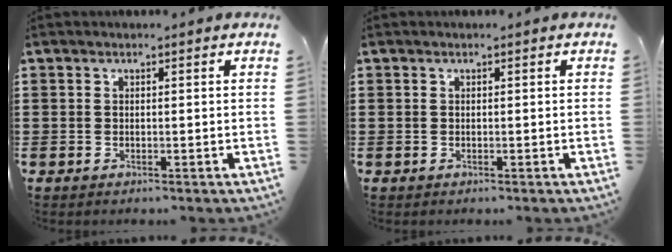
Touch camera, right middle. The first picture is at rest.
{"total": 0.0}